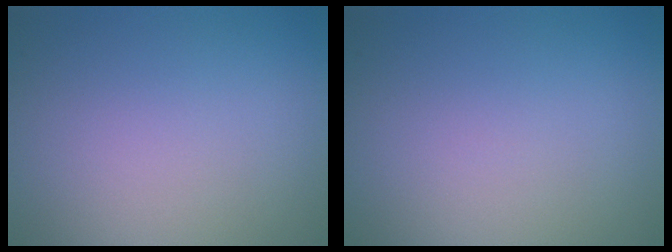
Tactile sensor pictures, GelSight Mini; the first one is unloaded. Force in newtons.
{"total": 0.0}